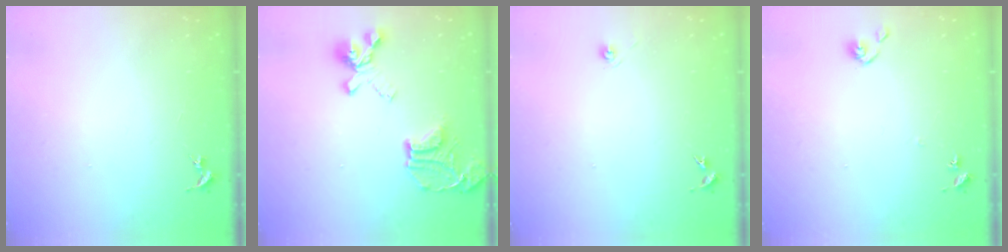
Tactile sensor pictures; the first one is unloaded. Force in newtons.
{"total": 20.2, "press": 20.1, "slide": 2.1}
{"total": 3.3, "press": 2.8, "slide": 1.7}
{"total": 6.0, "press": 6.0, "slide": 0.6}